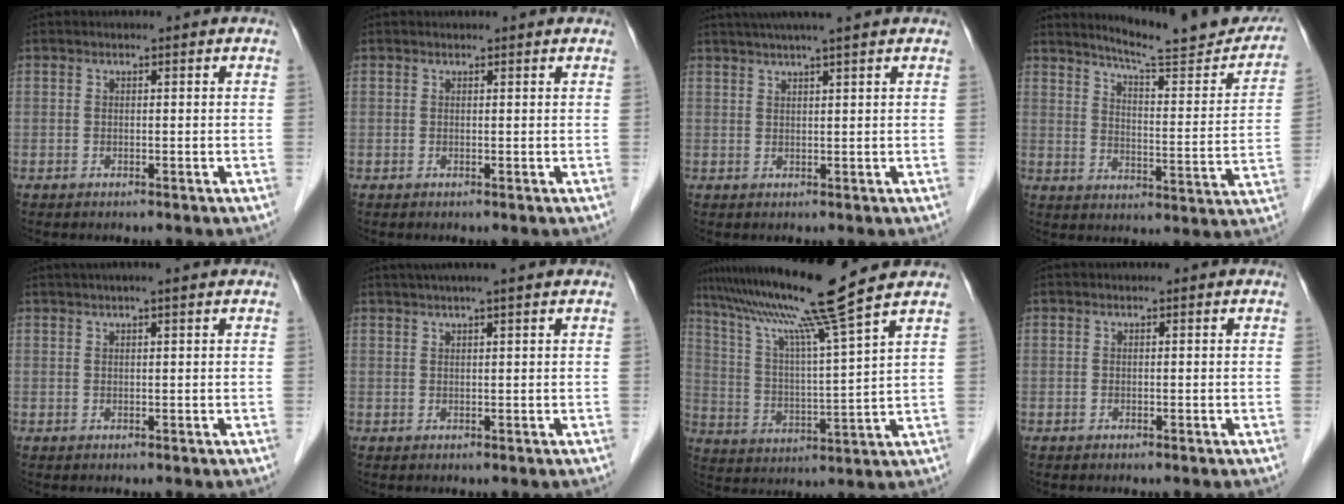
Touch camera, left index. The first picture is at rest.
{"total": 1.5, "force": [1.5, 0.0, 0.3], "torque": [-0.010, 0.010, 0.019]}
{"total": 7.5, "force": [6.1, -0.9, 4.2], "torque": [-0.063, 0.026, 0.087]}
{"total": 18.5, "force": [16.7, 1.7, 7.8], "torque": [-0.104, -0.050, 0.214]}
{"total": 3.7, "force": [2.8, -0.4, 2.4], "torque": [-0.030, 0.025, 0.046]}
{"total": 5.5, "force": [4.4, -0.6, 3.3], "torque": [-0.049, 0.026, 0.068]}
{"total": 14.3, "force": [11.2, -3.3, 8.3], "torque": [-0.149, -0.011, 0.194]}
{"total": 0.0}